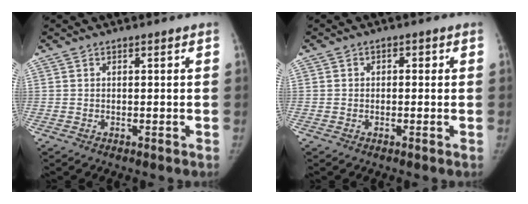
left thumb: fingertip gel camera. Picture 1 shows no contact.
{"total": 1.3, "force": [-0.1, 1.2, 0.6], "torque": [0.004, 0.005, -0.008]}